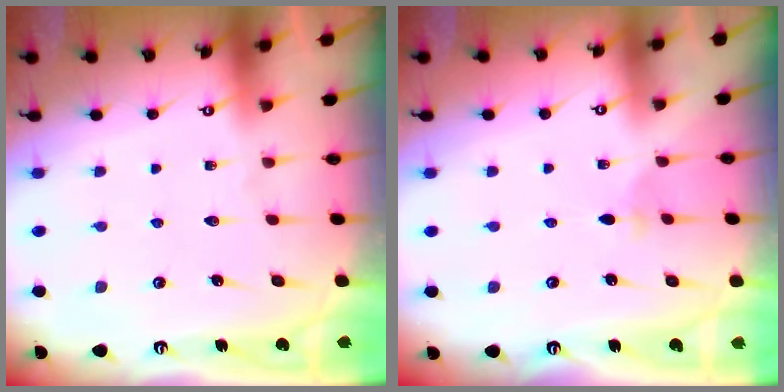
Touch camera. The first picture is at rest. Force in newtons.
{"total": 2.0, "press": 1.9, "slide": 0.5}